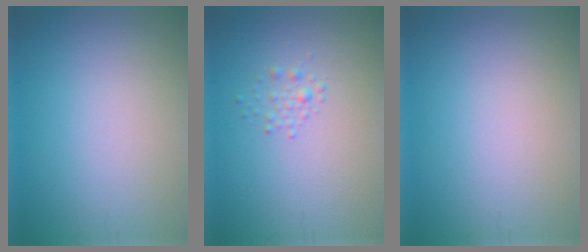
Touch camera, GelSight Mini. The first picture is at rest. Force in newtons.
{"total": 1.0, "press": 1.0, "slide": 0.0}
{"total": 0.0}